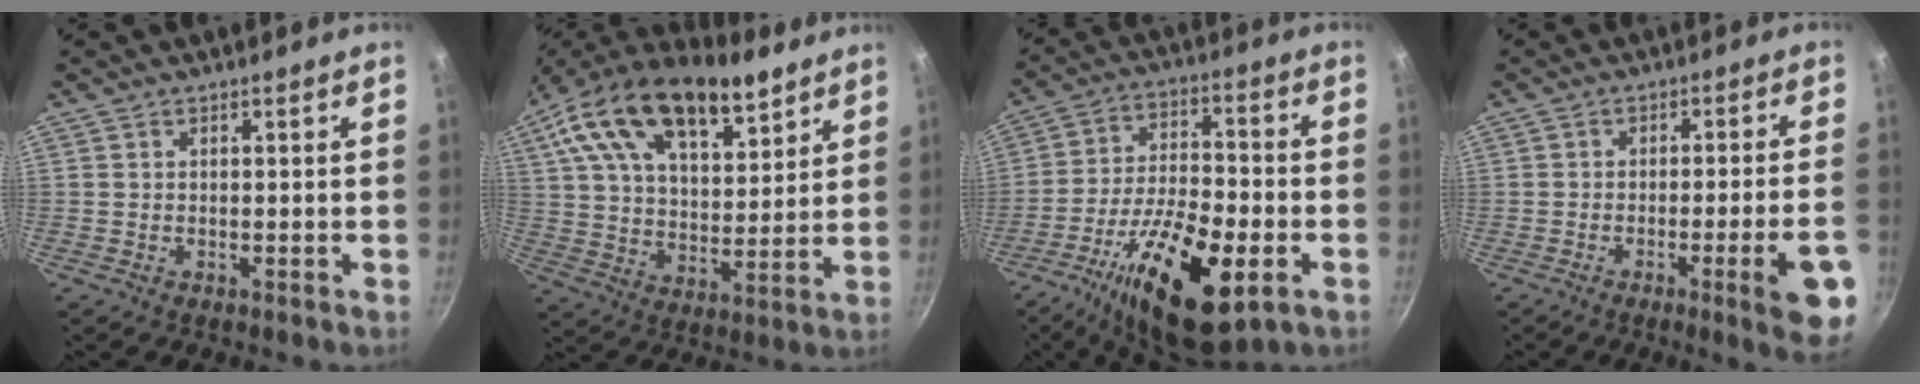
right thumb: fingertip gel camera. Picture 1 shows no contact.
{"total": 23.0, "force": [13.7, 11.4, 14.6], "torque": [-0.225, -0.032, 0.225]}
{"total": 21.5, "force": [-9.0, 8.2, 17.7], "torque": [-0.295, 0.020, -0.152]}
{"total": 10.3, "force": [-4.3, 1.0, 9.3], "torque": [-0.113, 0.017, -0.053]}